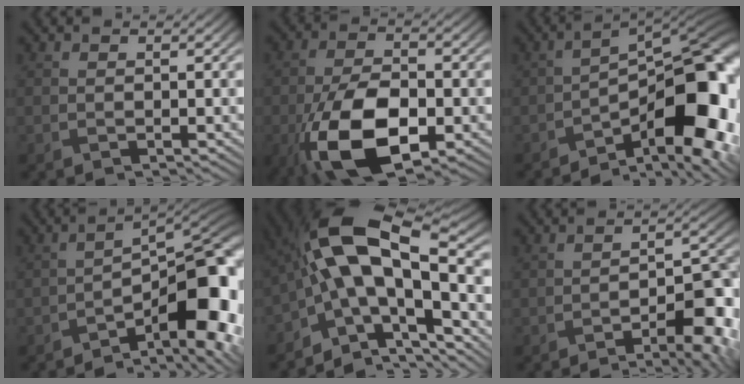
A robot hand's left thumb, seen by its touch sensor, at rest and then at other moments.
{"total": 13.1, "force": [-5.3, 6.4, 10.2], "torque": [-0.210, -0.023, -0.101]}
{"total": 13.4, "force": [-6.4, 5.2, 10.6], "torque": [-0.139, -0.003, -0.112]}
{"total": 11.0, "force": [-5.6, 3.3, 9.0], "torque": [-0.126, 0.005, -0.093]}
{"total": 15.8, "force": [-2.0, 6.5, 14.3], "torque": [-0.240, 0.023, -0.046]}
{"total": 7.4, "force": [-4.0, 2.0, 6.0], "torque": [-0.080, -0.006, -0.055]}